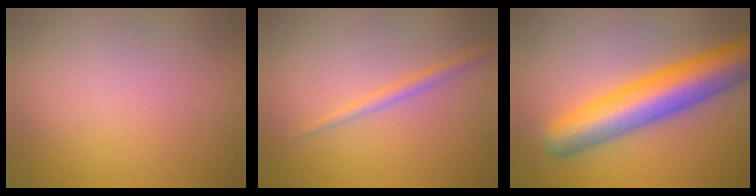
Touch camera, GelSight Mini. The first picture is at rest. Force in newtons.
{"total": 1.2, "press": 1.2, "slide": 0.1}
{"total": 8.4, "press": 8.4, "slide": 0.3}